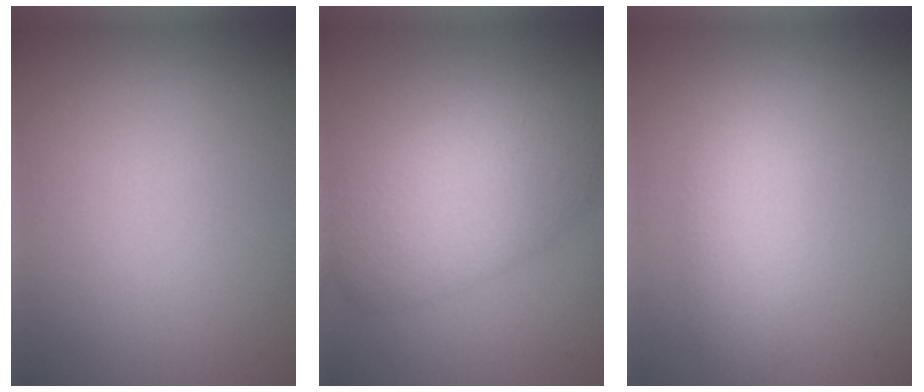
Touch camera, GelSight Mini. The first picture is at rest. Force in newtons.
{"total": 7.5, "press": 7.5, "slide": 0.4}
{"total": 2.8, "press": 2.8, "slide": 0.3}